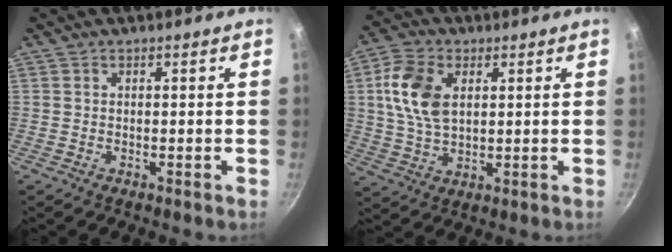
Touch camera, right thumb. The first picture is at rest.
{"total": 11.2, "force": [2.7, 7.1, 8.3], "torque": [-0.148, 0.001, 0.049]}